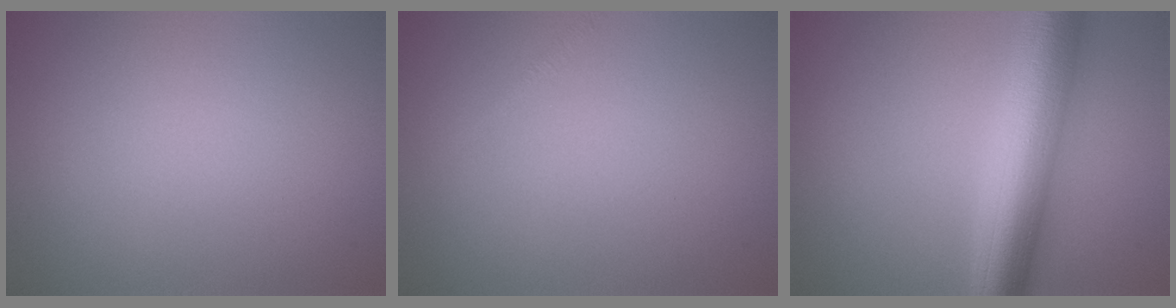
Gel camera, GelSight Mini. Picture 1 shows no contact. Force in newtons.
{"total": 0.6, "press": 0.6, "slide": 0.0}
{"total": 8.7, "press": 8.7, "slide": 0.3}